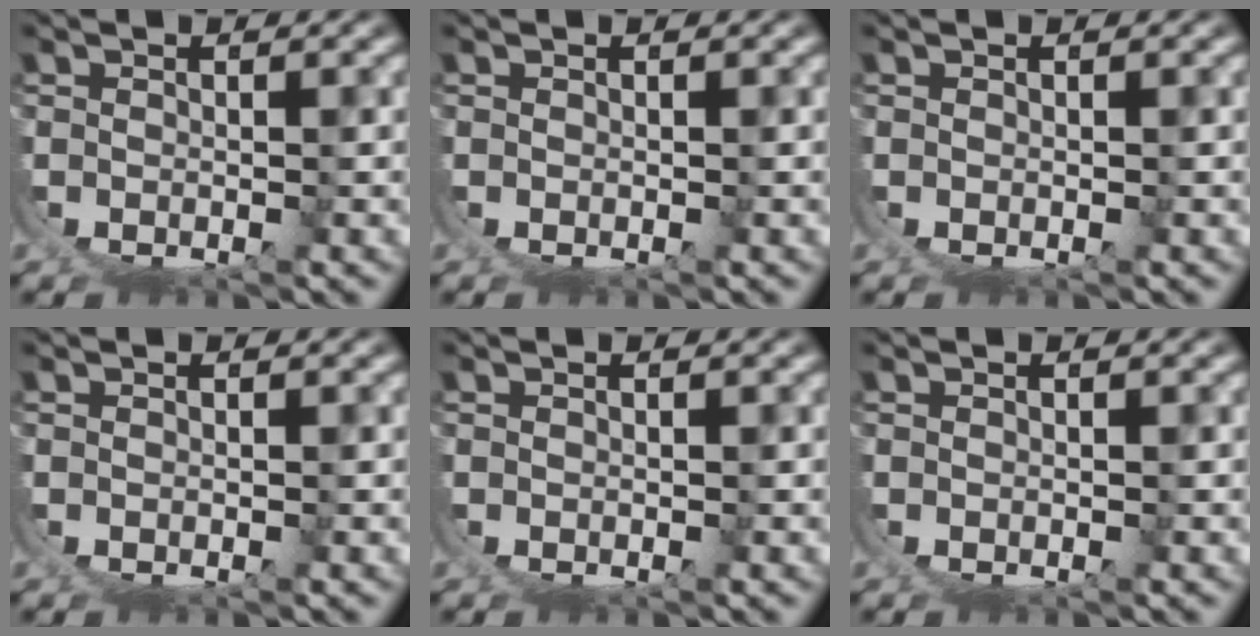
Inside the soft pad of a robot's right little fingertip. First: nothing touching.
{"total": 0.0}
{"total": 0.0}
{"total": 0.0}
{"total": 0.0}
{"total": 0.0}